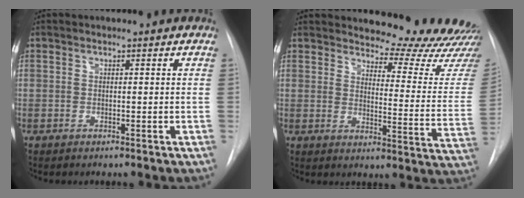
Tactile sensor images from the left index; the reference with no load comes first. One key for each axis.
{"total": 16.6, "fx": 16.2, "fy": 0.5, "fz": 3.4, "tx": -0.030, "ty": -0.125, "tz": 0.178}